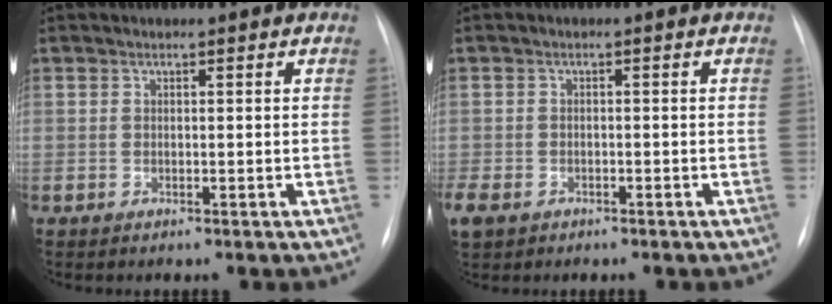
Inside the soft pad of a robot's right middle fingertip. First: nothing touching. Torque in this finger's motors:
{"motor_torque": [0.39, -0.35, 0.16, 0.03]}